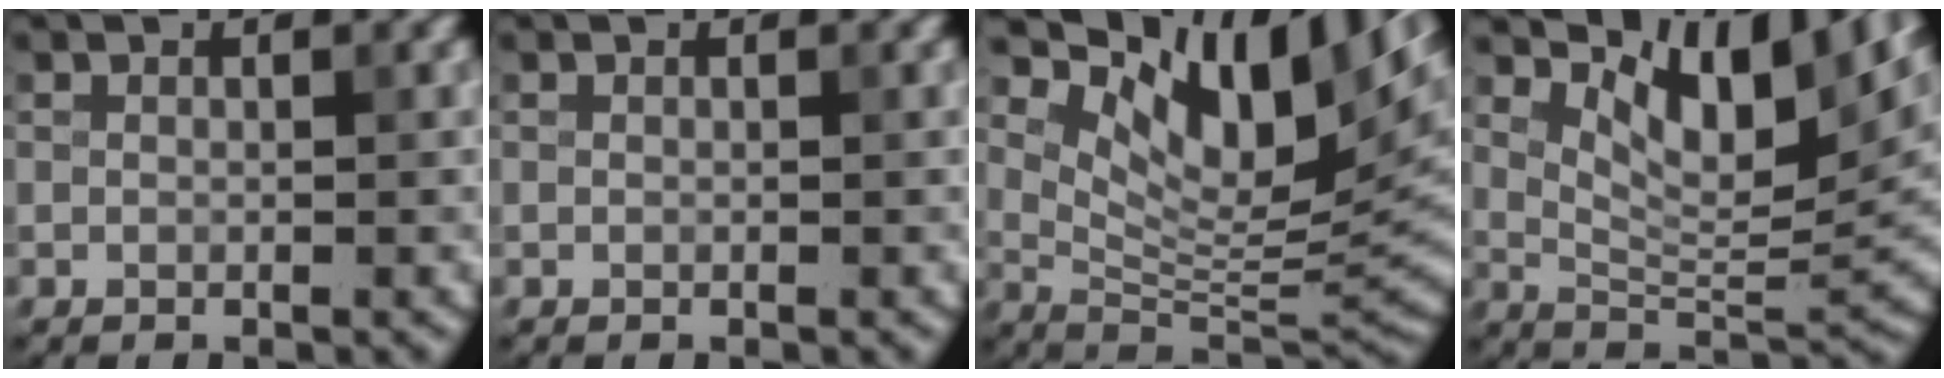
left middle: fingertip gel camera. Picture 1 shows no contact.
{"total": 0.0}
{"total": 12.1, "force": [6.6, 4.7, 9.1], "torque": [-0.142, -0.002, 0.128]}
{"total": 9.8, "force": [5.3, 3.4, 7.5], "torque": [-0.116, -0.006, 0.098]}